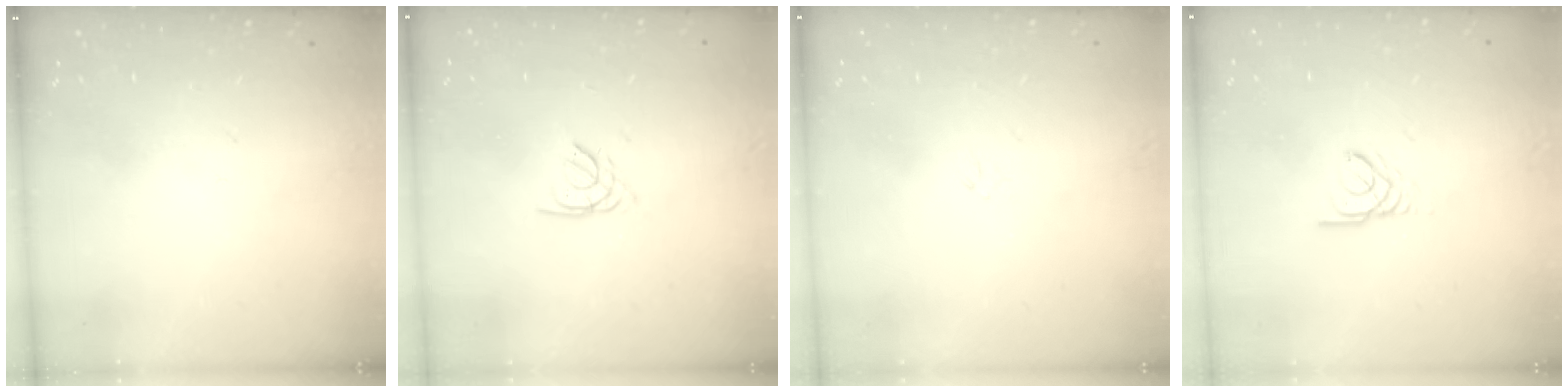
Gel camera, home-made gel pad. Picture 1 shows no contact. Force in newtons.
{"total": 1.4, "press": 1.4, "slide": 0.4}
{"total": 0.0}
{"total": 2.6, "press": 2.6, "slide": 0.1}